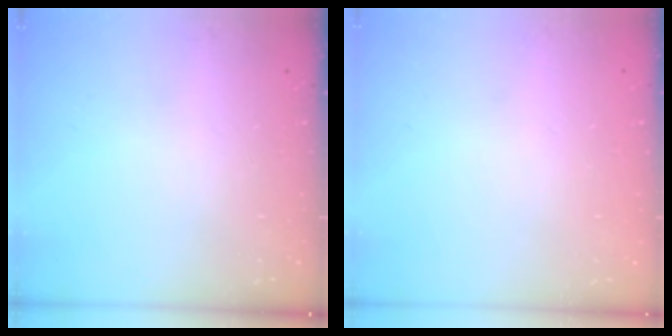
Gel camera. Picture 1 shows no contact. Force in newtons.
{"total": 0.0}